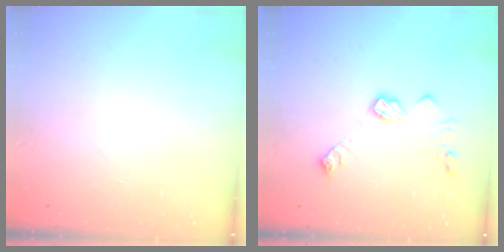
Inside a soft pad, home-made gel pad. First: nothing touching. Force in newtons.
{"total": 9.0, "press": 9.0, "slide": 0.3}